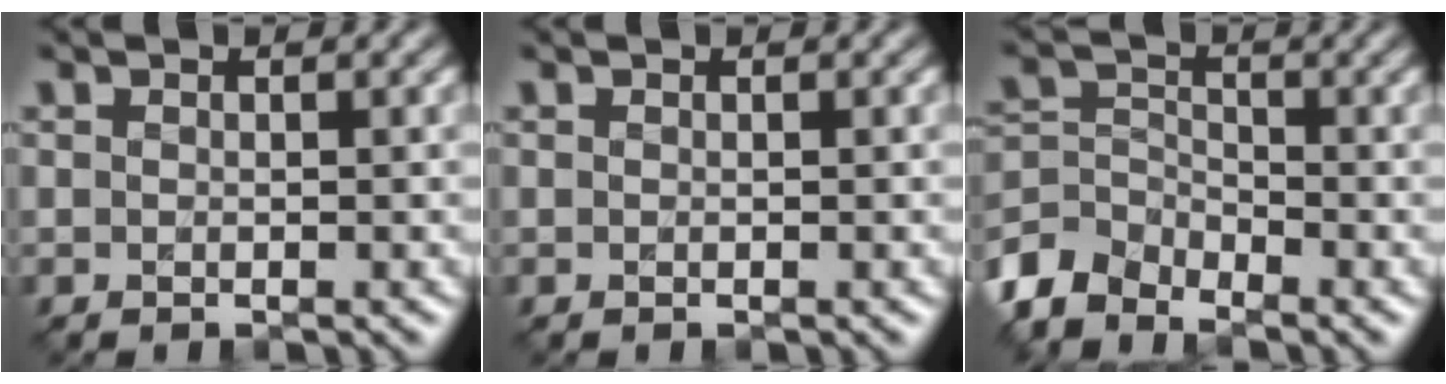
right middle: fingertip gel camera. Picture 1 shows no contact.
{"total": 0.0}
{"total": 4.6, "force": [-3.9, 2.2, 1.4], "torque": [-0.032, -0.003, -0.091]}